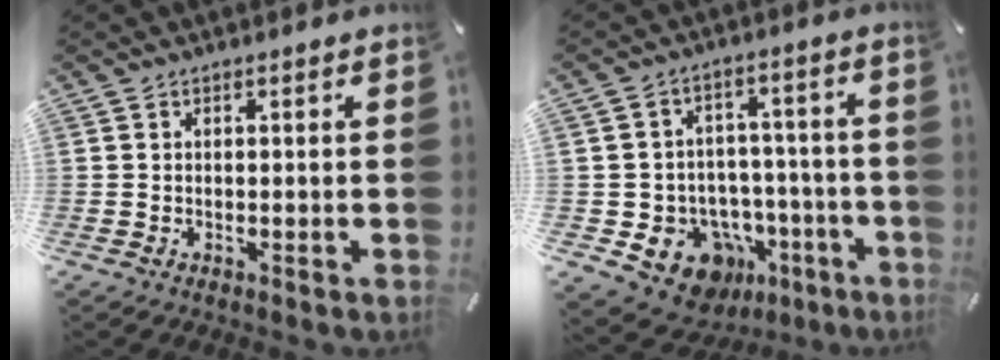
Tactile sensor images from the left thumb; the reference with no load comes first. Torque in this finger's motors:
{"motor_torque": [-0.07, 0.74, 0.27, 0.04, 0.13]}